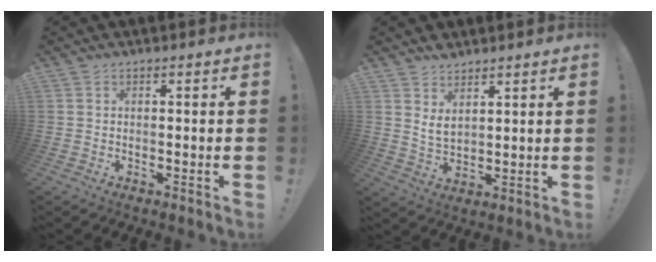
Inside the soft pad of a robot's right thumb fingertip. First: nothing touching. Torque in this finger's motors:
{"motor_torque": [0.01, 0.08, 0.06, -0.06, 0.08]}